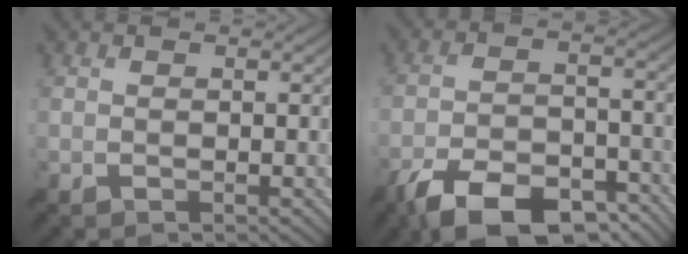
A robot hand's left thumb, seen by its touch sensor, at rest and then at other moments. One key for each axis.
{"total": 12.4, "fx": -8.8, "fy": 4.6, "fz": 7.4, "tx": -0.136, "ty": -0.007, "tz": -0.158}